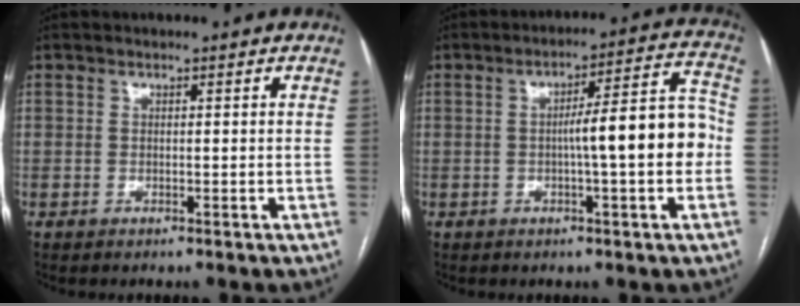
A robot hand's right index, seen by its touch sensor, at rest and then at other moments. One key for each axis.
{"total": 10.9, "fx": -1.4, "fy": 1.0, "fz": 10.7, "tx": -0.148, "ty": 0.029, "tz": -0.024}